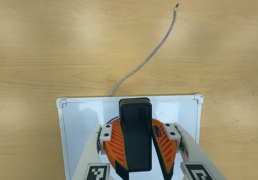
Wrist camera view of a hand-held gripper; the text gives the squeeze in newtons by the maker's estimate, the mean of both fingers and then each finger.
{"total": 11.6, "left": 11.5, "right": 11.8}